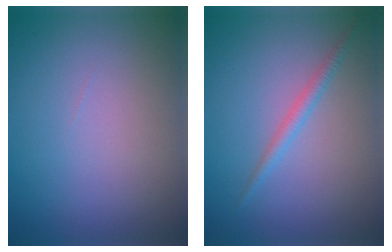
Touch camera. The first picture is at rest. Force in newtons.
{"total": 1.3, "press": 1.3, "slide": 0.0}